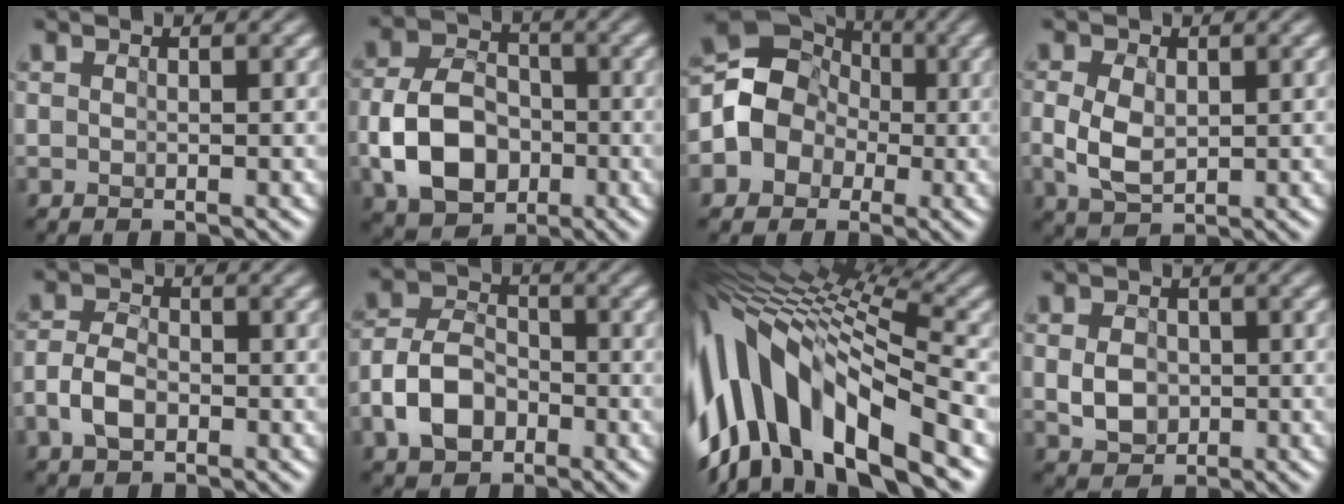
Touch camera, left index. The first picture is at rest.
{"total": 7.5, "force": [-2.3, 5.2, 4.8], "torque": [-0.095, 0.006, -0.045]}
{"total": 6.8, "force": [-0.9, 6.1, 2.9], "torque": [-0.038, 0.009, -0.035]}
{"total": 3.7, "force": [-0.1, 2.4, 2.8], "torque": [-0.071, 0.002, 0.004]}
{"total": 3.1, "force": [-1.4, 1.8, 2.2], "torque": [-0.050, 0.005, -0.027]}
{"total": 5.3, "force": [-2.3, 3.5, 3.2], "torque": [-0.065, 0.007, -0.044]}
{"total": 14.5, "force": [-1.5, 6.4, 13.0], "torque": [-0.239, 0.033, -0.020]}
{"total": 3.0, "force": [-0.2, 2.3, 1.9], "torque": [-0.042, -0.001, -0.001]}